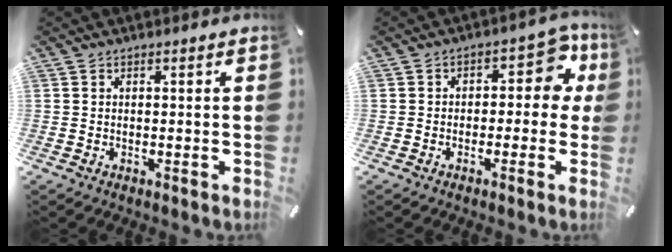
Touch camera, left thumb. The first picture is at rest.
{"total": 8.9, "force": [2.2, 5.7, 6.6], "torque": [-0.080, -0.010, 0.032]}